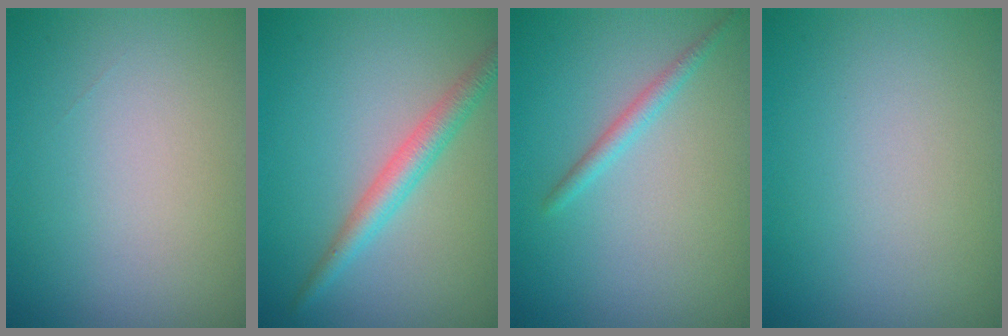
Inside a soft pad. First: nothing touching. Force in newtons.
{"total": 2.9, "press": 2.9, "slide": 0.1}
{"total": 1.4, "press": 1.4, "slide": 0.0}
{"total": 0.0}